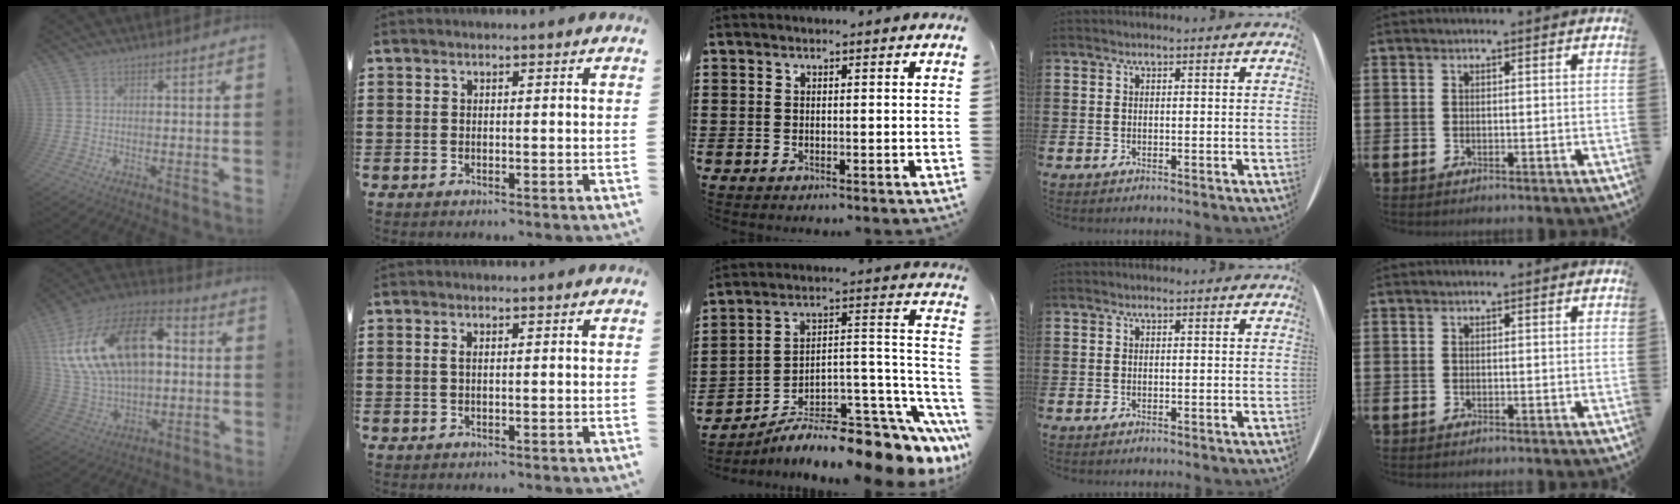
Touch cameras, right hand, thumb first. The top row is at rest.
{"thumb": {"total": 24.7, "force": [7.0, 14.8, 18.5], "torque": [-0.342, -0.022, 0.128]}, "index": {"total": 0.7, "force": [0.2, -0.1, 0.7], "torque": [-0.014, 0.000, 0.004]}, "middle": {"total": 8.1, "force": [-5.5, 2.5, 5.4], "torque": [-0.084, -0.003, -0.096]}}